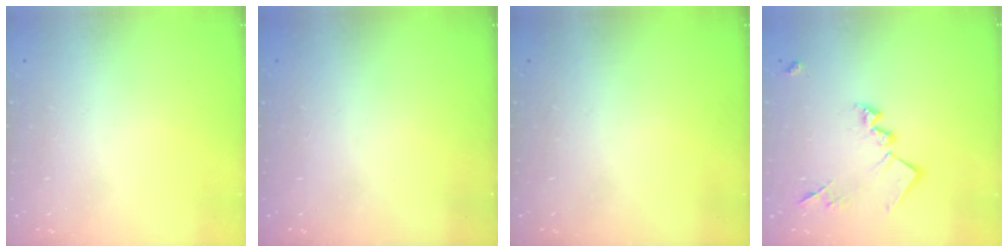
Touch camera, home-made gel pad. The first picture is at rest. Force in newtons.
{"total": 1.0, "press": 0.9, "slide": 0.4}
{"total": 0.0}
{"total": 14.7, "press": 14.7, "slide": 0.7}